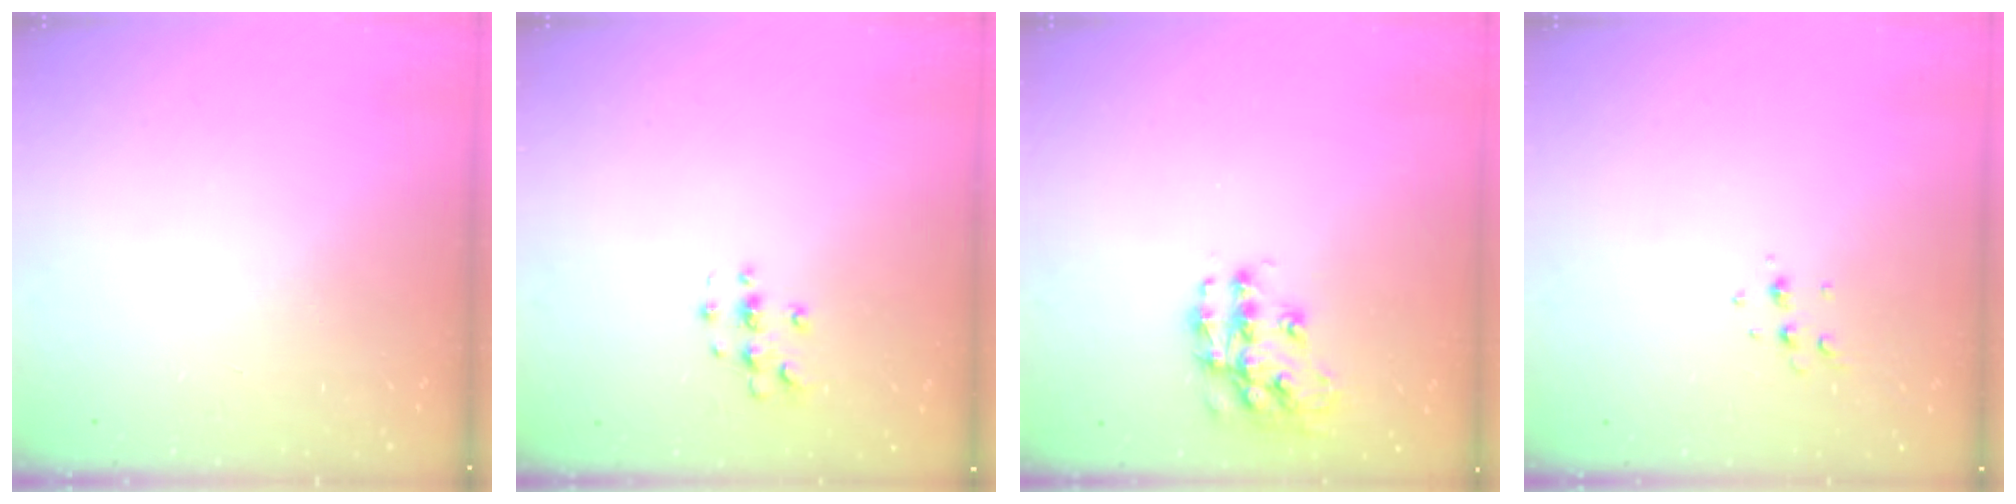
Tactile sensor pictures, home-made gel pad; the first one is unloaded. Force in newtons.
{"total": 2.8, "press": 2.8, "slide": 0.2}
{"total": 12.2, "press": 12.1, "slide": 0.6}
{"total": 4.3, "press": 4.2, "slide": 0.9}